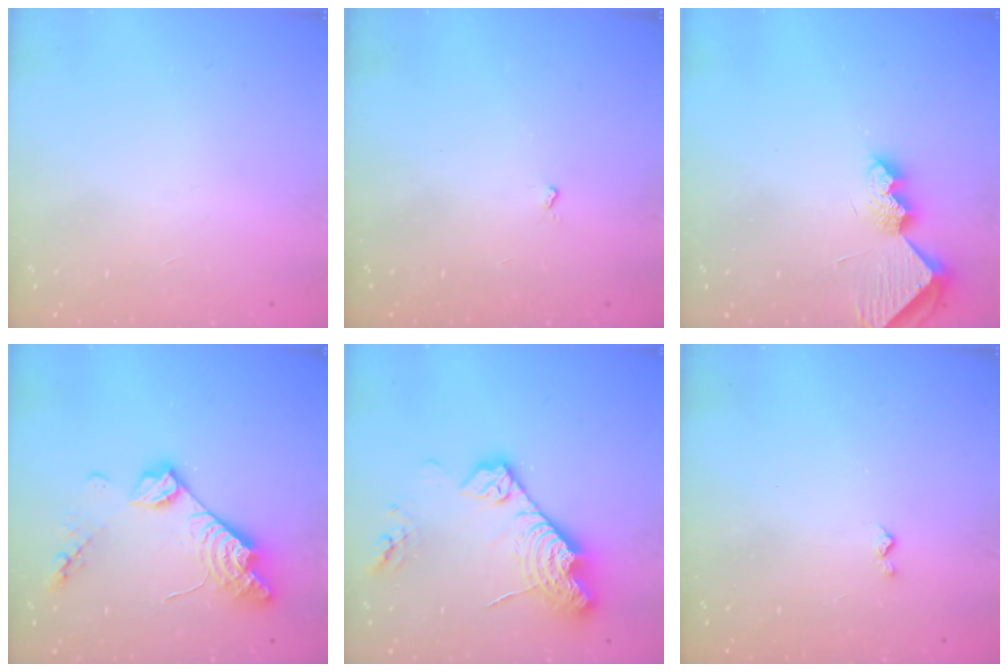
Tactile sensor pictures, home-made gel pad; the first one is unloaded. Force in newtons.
{"total": 2.7, "press": 2.6, "slide": 0.4}
{"total": 9.1, "press": 9.1, "slide": 0.2}
{"total": 14.9, "press": 14.8, "slide": 1.1}
{"total": 18.3, "press": 18.2, "slide": 1.4}
{"total": 3.0, "press": 3.0, "slide": 0.5}